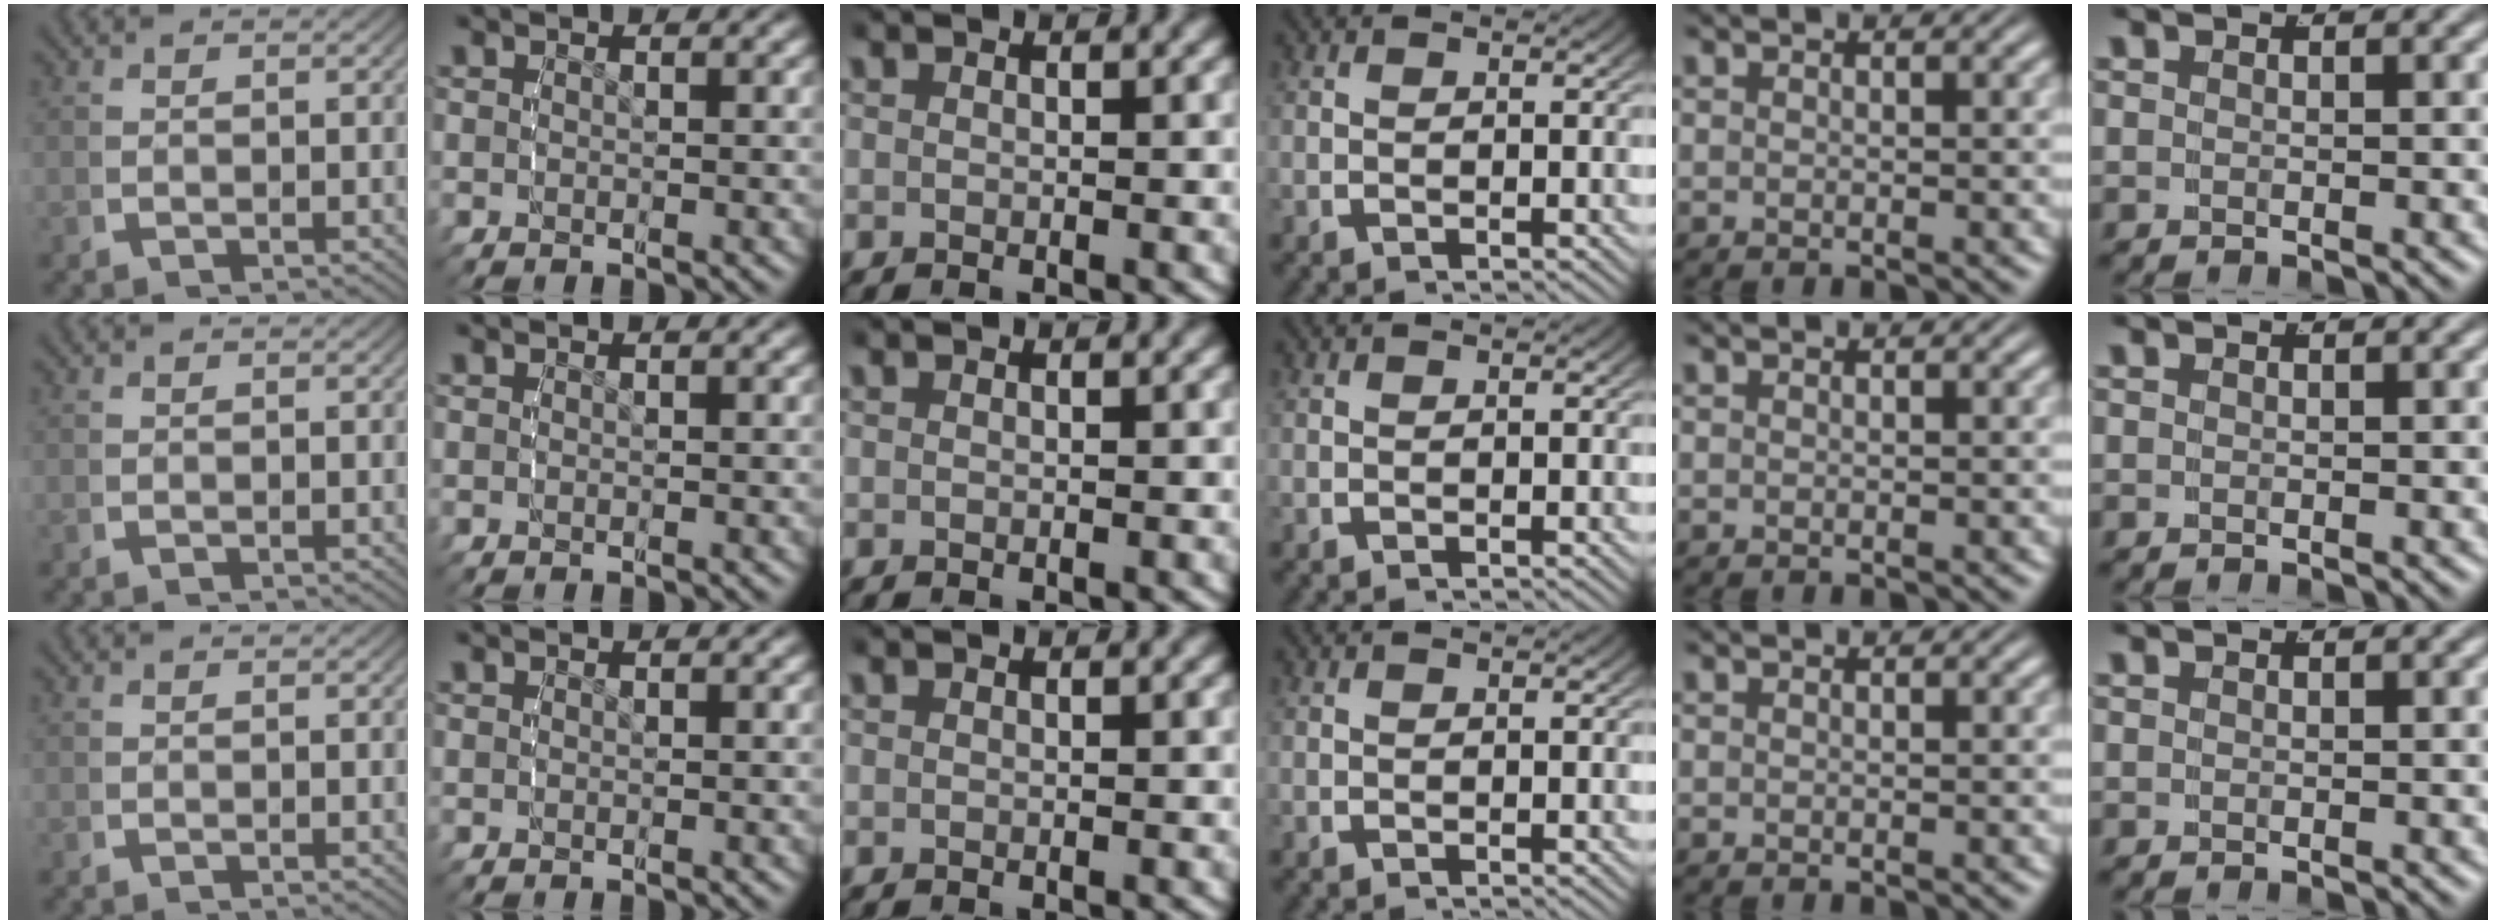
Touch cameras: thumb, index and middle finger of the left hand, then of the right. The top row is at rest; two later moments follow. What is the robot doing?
{"motion": "reach", "object": "jacket"}